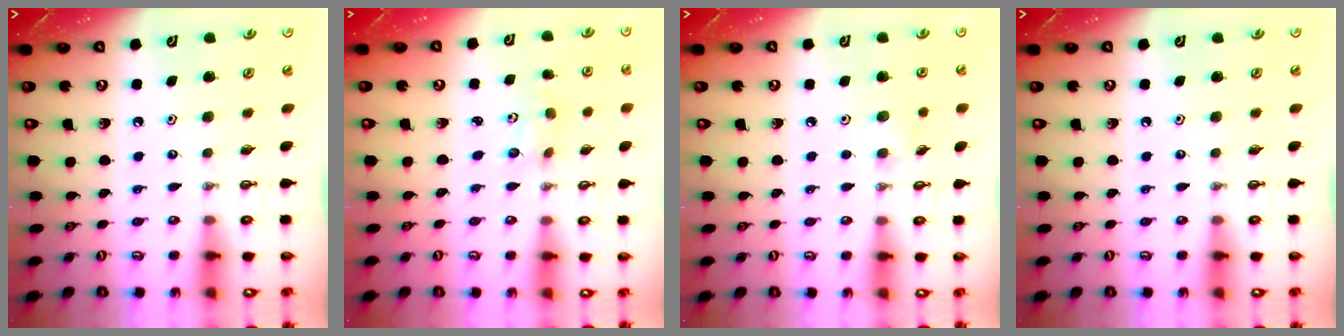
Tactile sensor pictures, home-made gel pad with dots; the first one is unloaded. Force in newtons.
{"total": 4.0, "press": 3.6, "slide": 1.9}
{"total": 5.3, "press": 5.1, "slide": 1.2}
{"total": 0.0}